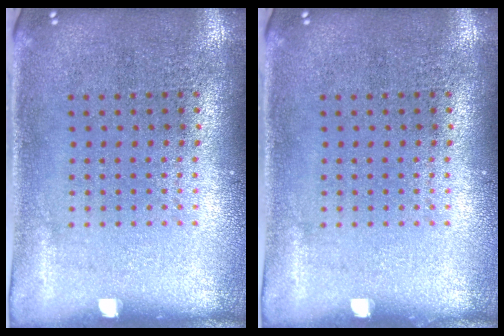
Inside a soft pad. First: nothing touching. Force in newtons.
{"total": 0.0}